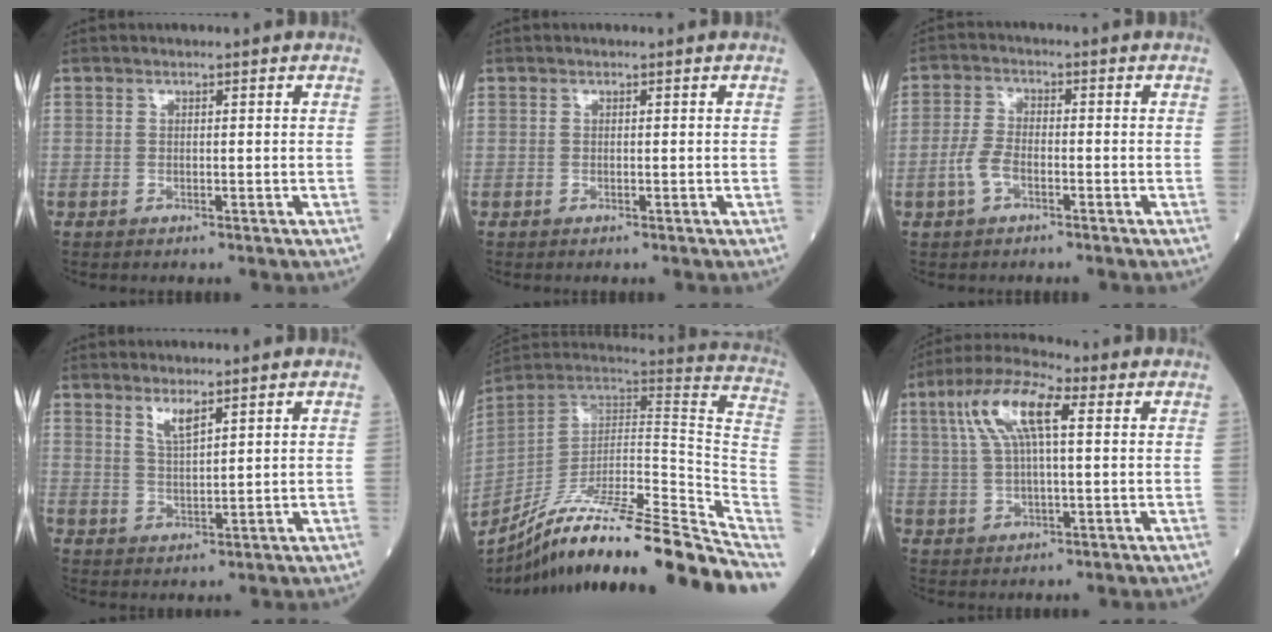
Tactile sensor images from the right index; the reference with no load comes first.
{"total": 0.0}
{"total": 4.1, "force": [-1.8, 1.9, 3.1], "torque": [-0.078, 0.004, -0.039]}
{"total": 3.1, "force": [2.3, 0.4, 2.1], "torque": [-0.043, -0.006, 0.051]}
{"total": 29.5, "force": [-24.0, -0.5, 17.2], "torque": [-0.173, -0.023, -0.371]}
{"total": 10.2, "force": [3.2, 2.5, 9.4], "torque": [-0.194, 0.027, 0.059]}